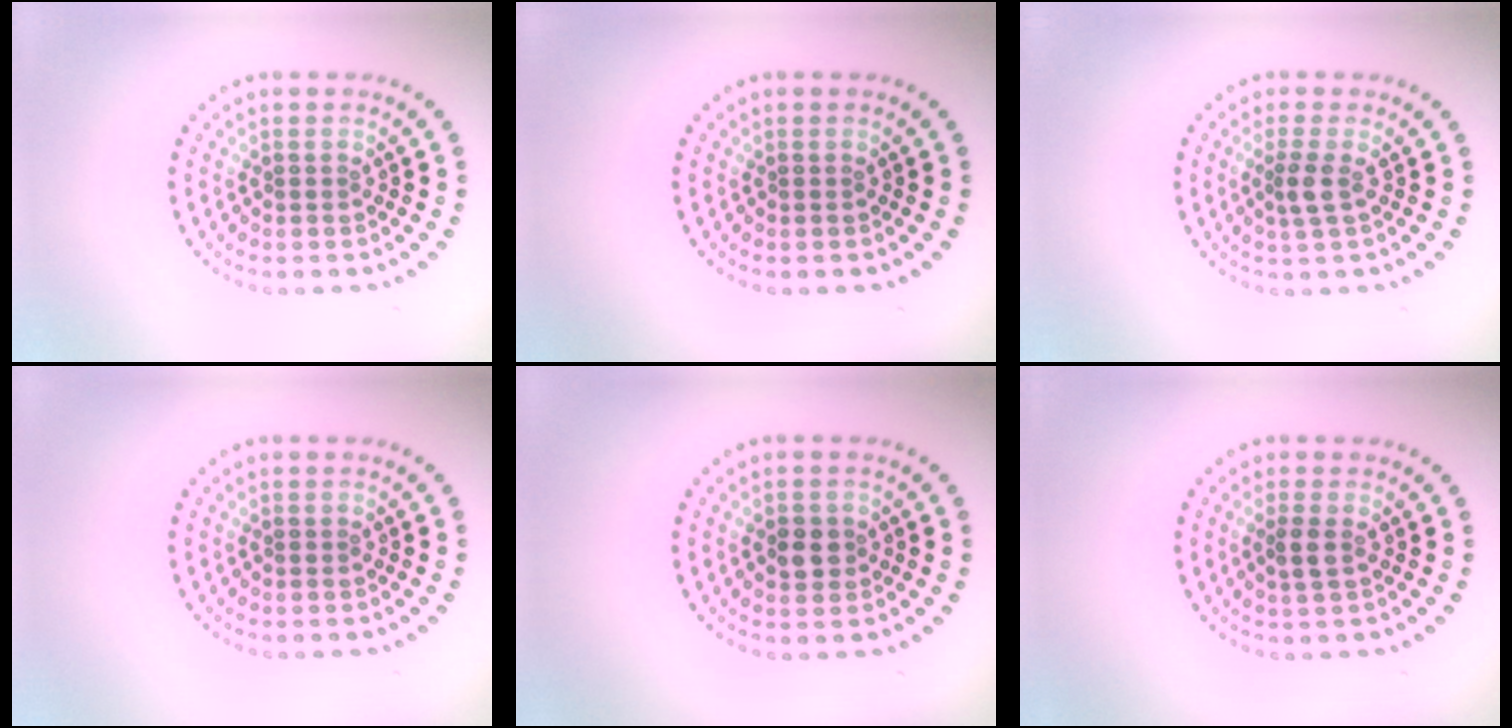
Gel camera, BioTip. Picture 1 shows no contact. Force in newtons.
{"total": 0.0}
{"total": 1.8, "press": 1.4, "slide": 1.1}
{"total": 0.0}
{"total": 2.0, "press": 1.9, "slide": 0.4}
{"total": 1.4, "press": 1.3, "slide": 0.4}